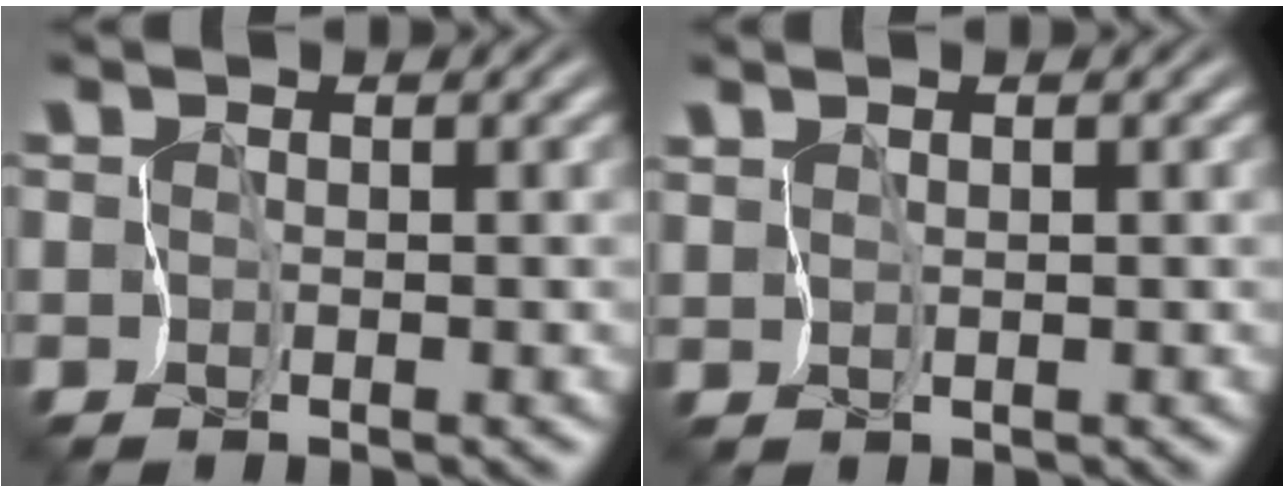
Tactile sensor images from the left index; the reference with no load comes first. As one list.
[{"total": 0.6, "force": [0.6, -0.1, -0.1], "torque": [0.003, -0.002, 0.017]}]